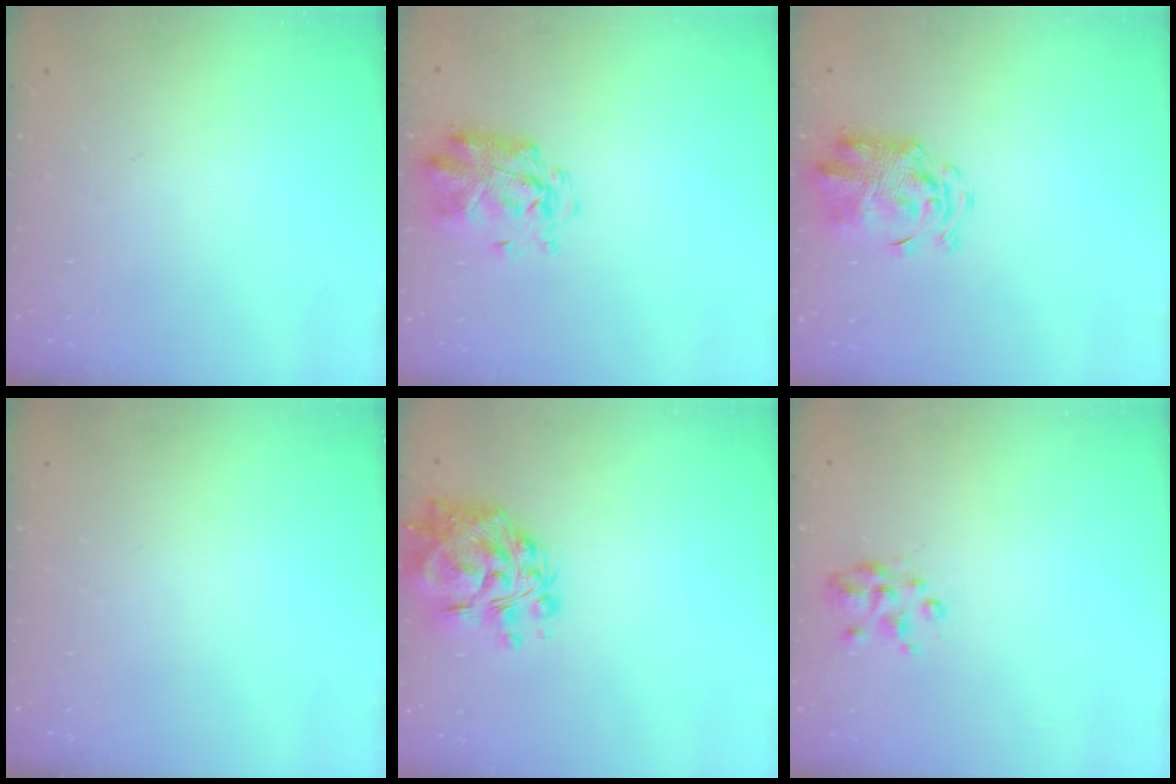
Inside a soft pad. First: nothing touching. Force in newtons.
{"total": 2.8, "press": 2.7, "slide": 0.6}
{"total": 4.0, "press": 3.7, "slide": 1.3}
{"total": 0.0}
{"total": 12.4, "press": 11.7, "slide": 4.1}
{"total": 3.4, "press": 3.2, "slide": 1.1}